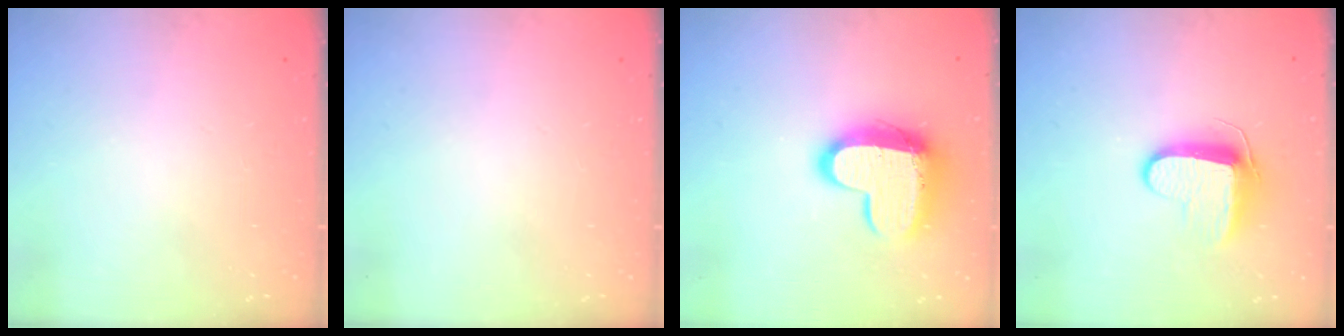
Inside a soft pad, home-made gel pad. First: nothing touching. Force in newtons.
{"total": 0.0}
{"total": 14.2, "press": 14.1, "slide": 1.1}
{"total": 9.8, "press": 9.7, "slide": 1.1}